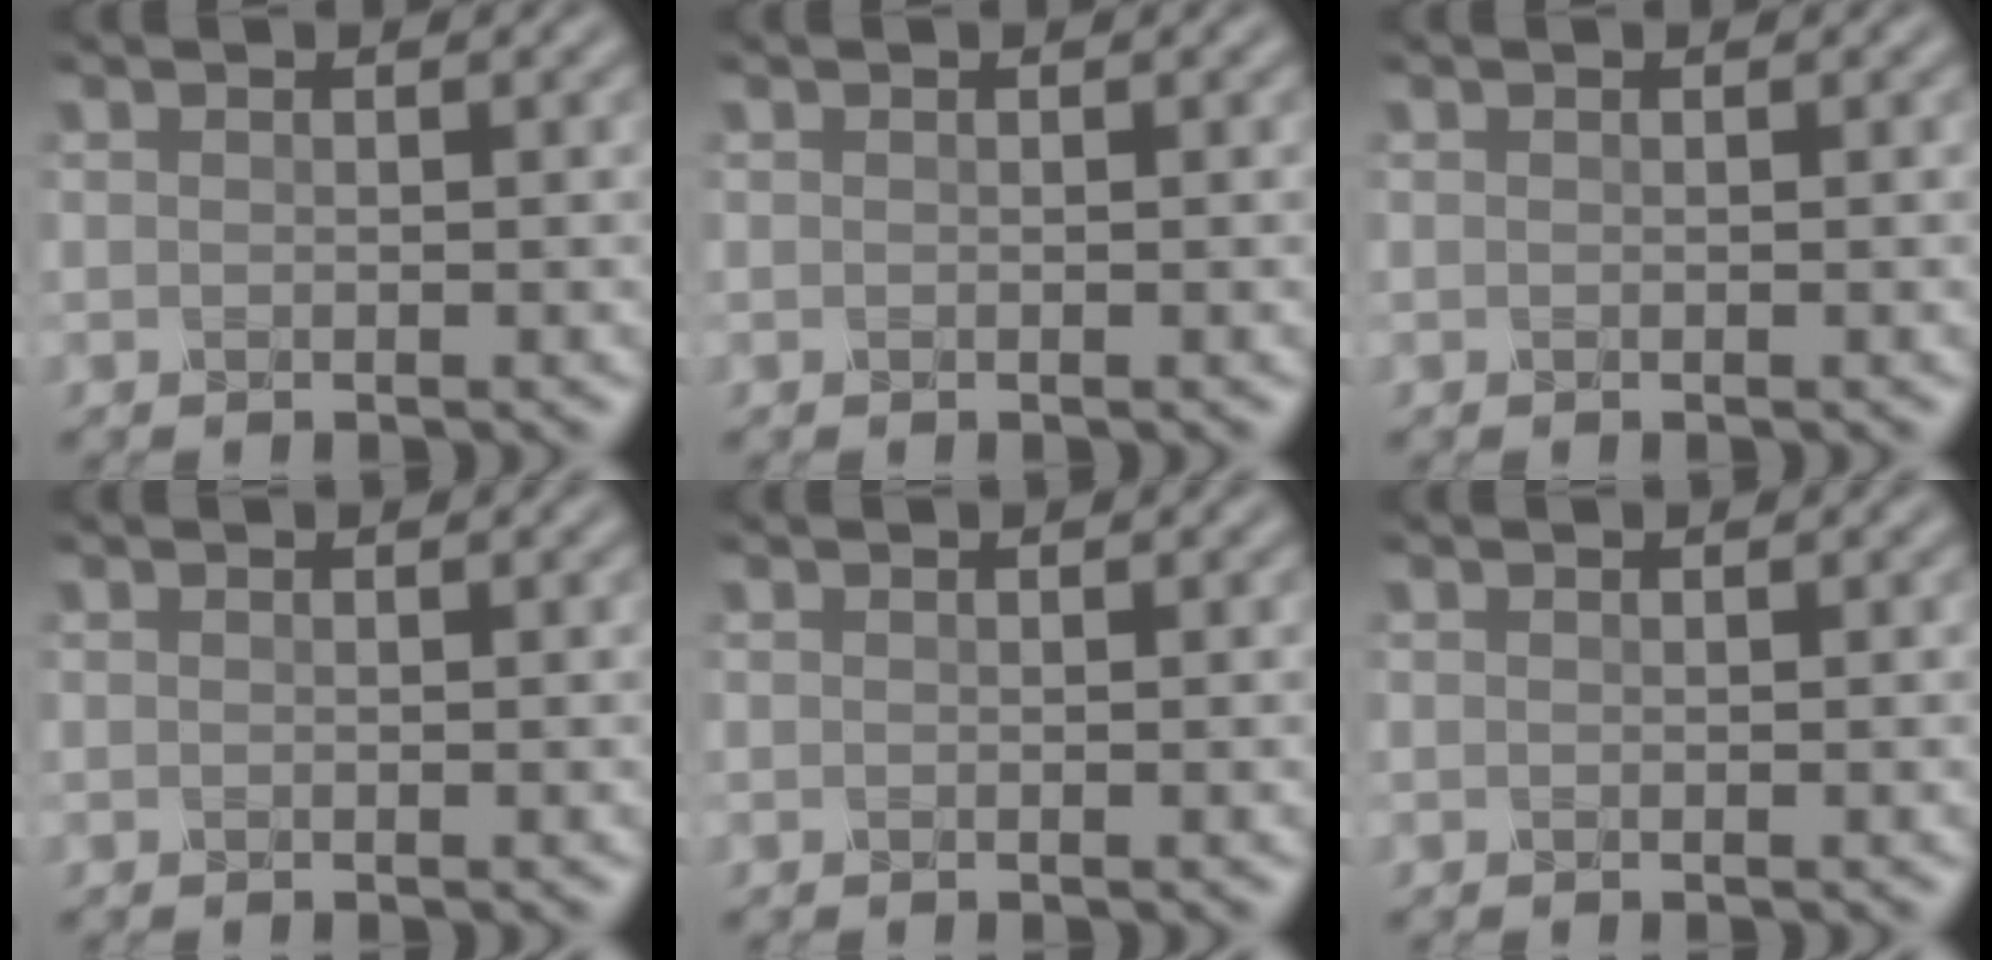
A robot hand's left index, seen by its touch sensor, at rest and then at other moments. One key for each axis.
{"total": 0.0}
{"total": 0.0}
{"total": 0.0}
{"total": 0.0}
{"total": 0.0}